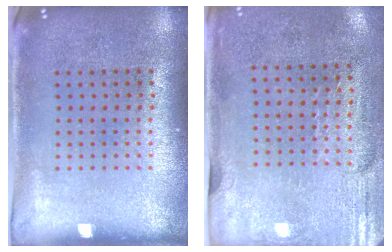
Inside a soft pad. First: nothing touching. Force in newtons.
{"total": 2.9, "press": 2.4, "slide": 1.6}